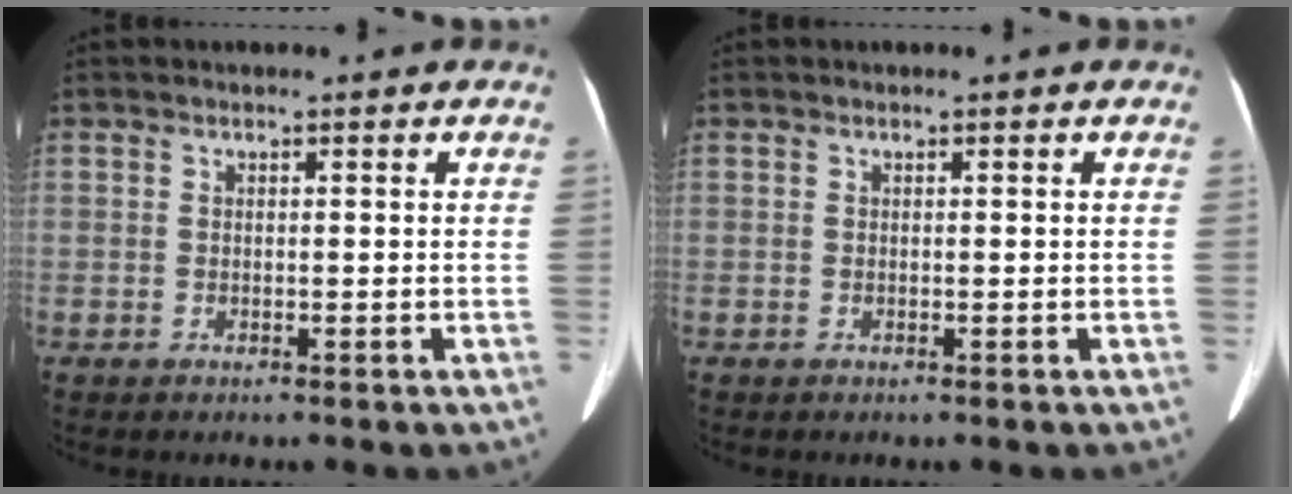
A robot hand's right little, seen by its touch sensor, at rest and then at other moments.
{"total": 0.0}